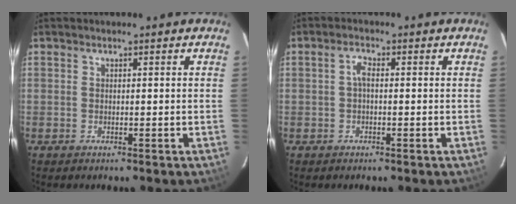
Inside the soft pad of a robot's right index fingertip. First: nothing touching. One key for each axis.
{"total": 1.7, "fx": -0.1, "fy": 0.8, "fz": 1.5, "tx": -0.033, "ty": 0.008, "tz": -0.005}